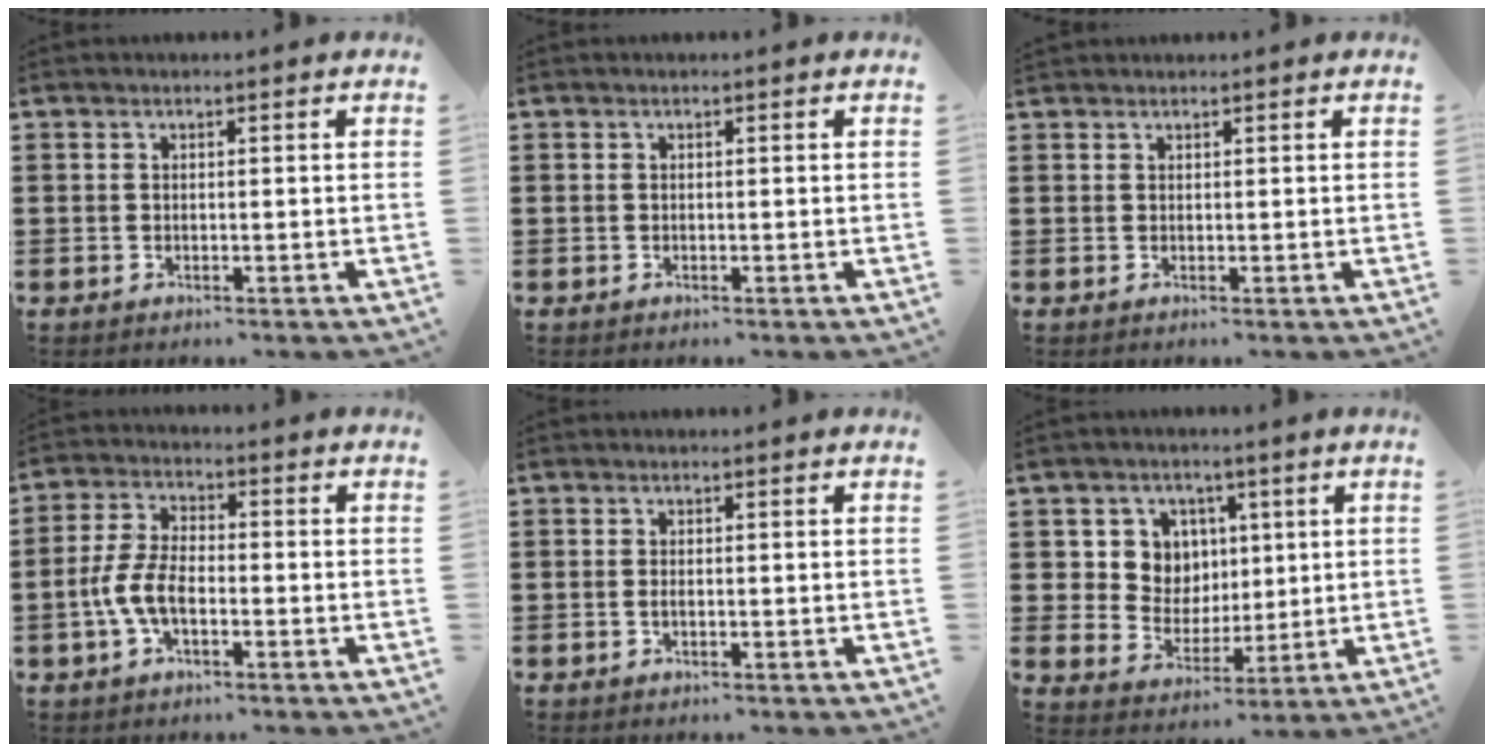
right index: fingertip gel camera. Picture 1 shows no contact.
{"total": 0.0}
{"total": 0.5, "force": [0.5, 0.1, -0.1], "torque": [0.002, 0.003, 0.010]}
{"total": 6.3, "force": [-2.0, 3.0, 5.1], "torque": [-0.121, -0.001, -0.044]}
{"total": 0.5, "force": [-0.1, 0.1, 0.5], "torque": [-0.010, -0.003, -0.002]}
{"total": 7.7, "force": [2.5, 7.0, 2.0], "torque": [-0.069, 0.011, 0.049]}